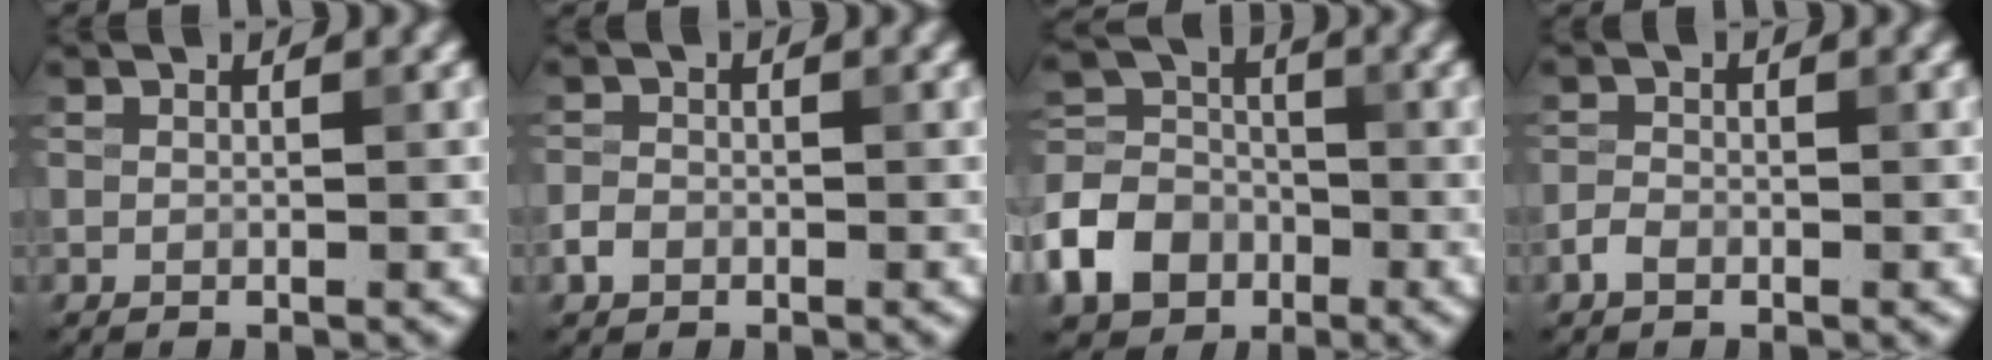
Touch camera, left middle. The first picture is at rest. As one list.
[{"total": 1.5, "force": [-0.7, 1.1, 0.6], "torque": [-0.006, 0.001, -0.018]}, {"total": 7.8, "force": [-3.6, 5.9, 3.5], "torque": [-0.080, -0.004, -0.084]}, {"total": 1.3, "force": [-0.8, 0.8, 0.7], "torque": [-0.011, 0.002, -0.020]}]